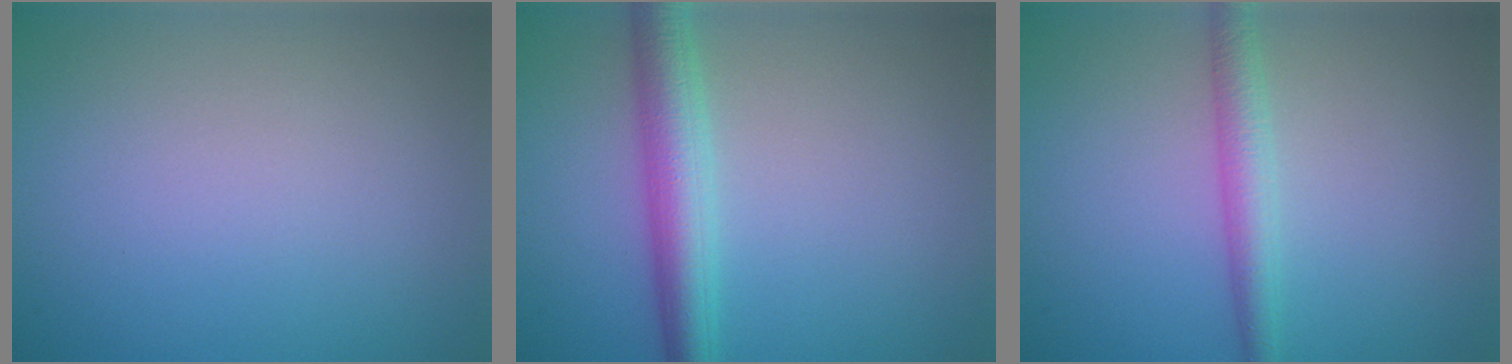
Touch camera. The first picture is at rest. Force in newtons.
{"total": 4.4, "press": 4.4, "slide": 0.1}
{"total": 2.5, "press": 2.5, "slide": 0.1}